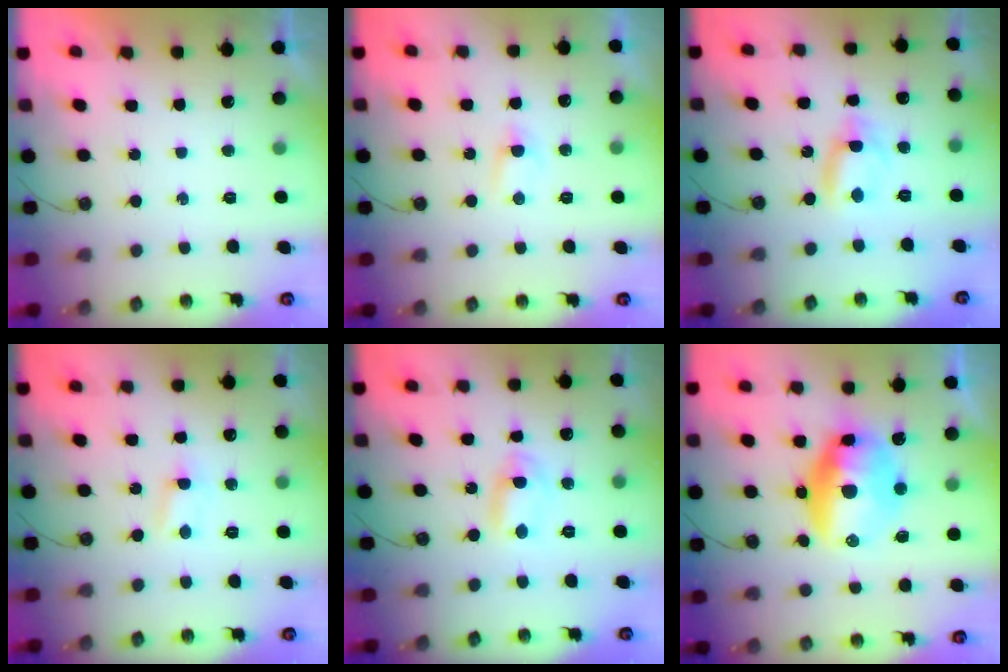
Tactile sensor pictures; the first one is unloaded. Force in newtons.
{"total": 3.0, "press": 2.9, "slide": 0.3}
{"total": 4.7, "press": 4.7, "slide": 0.3}
{"total": 2.1, "press": 2.1, "slide": 0.3}
{"total": 2.1, "press": 1.7, "slide": 1.2}
{"total": 14.5, "press": 13.9, "slide": 4.0}